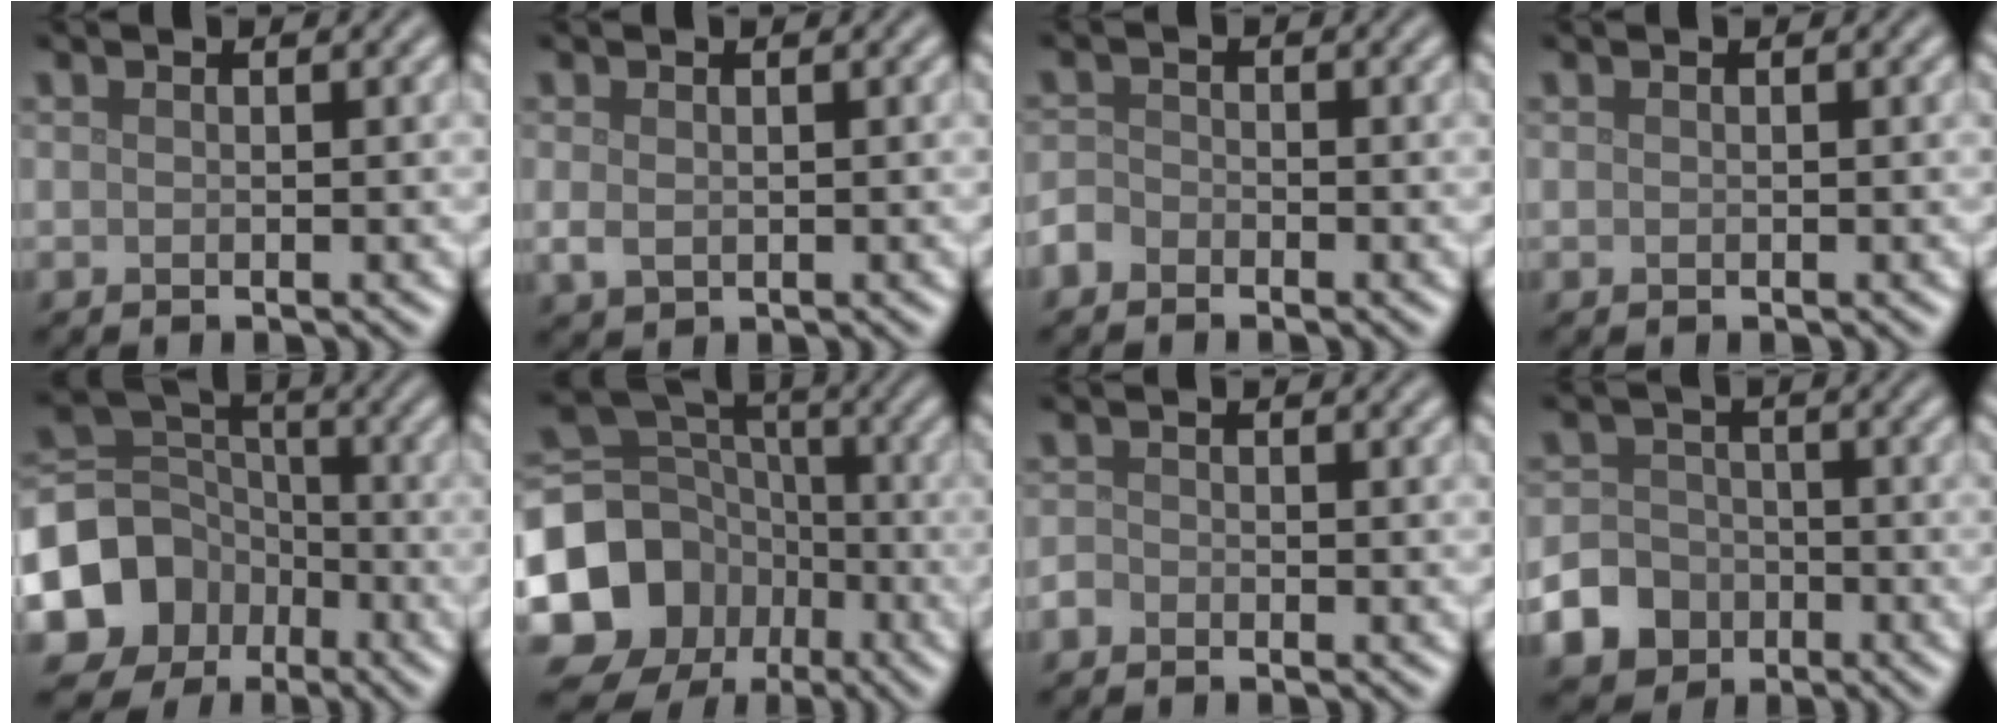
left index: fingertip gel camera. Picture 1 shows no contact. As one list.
[{"total": 1.6, "force": [-0.1, 1.2, 1.1], "torque": [-0.027, -0.003, 0.003]}, {"total": 1.8, "force": [-1.3, 1.1, 0.3], "torque": [-0.002, 0.004, -0.031]}, {"total": 0.0}, {"total": 9.1, "force": [-4.0, 7.5, 3.1], "torque": [-0.078, -0.009, -0.086]}, {"total": 15.3, "force": [-5.9, 13.1, 5.2], "torque": [-0.124, -0.024, -0.121]}, {"total": 1.0, "force": [-0.7, 0.7, 0.2], "torque": [0.000, -0.001, -0.018]}, {"total": 9.6, "force": [-5.0, 8.0, 2.1], "torque": [-0.043, -0.039, -0.106]}]